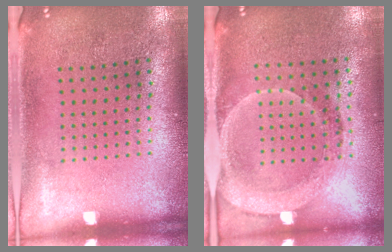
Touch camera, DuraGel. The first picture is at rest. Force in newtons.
{"total": 1.9, "press": 1.6, "slide": 1.0}